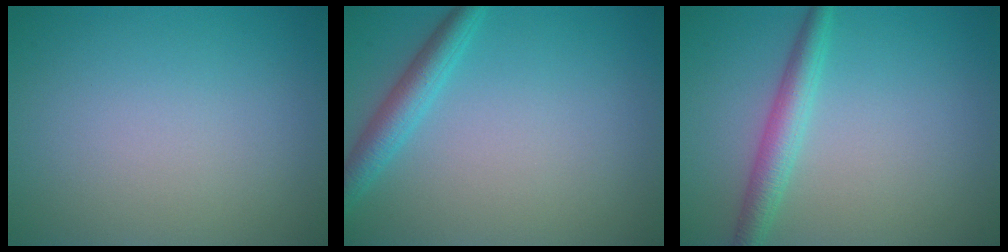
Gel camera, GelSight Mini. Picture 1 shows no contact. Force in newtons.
{"total": 2.8, "press": 2.8, "slide": 0.1}
{"total": 2.9, "press": 2.9, "slide": 0.0}